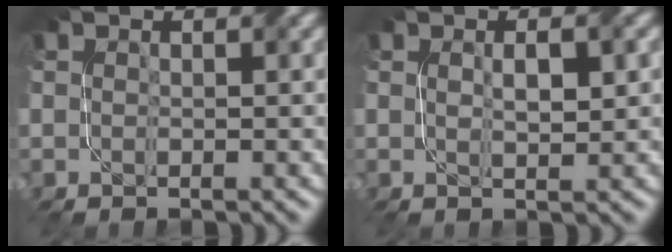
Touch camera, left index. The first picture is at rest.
{"total": 2.1, "force": [0.3, 0.6, 2.0], "torque": [-0.039, 0.003, 0.010]}